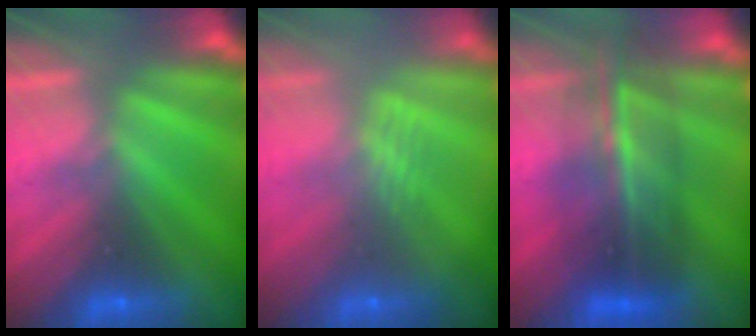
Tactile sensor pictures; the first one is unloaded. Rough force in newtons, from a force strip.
{"total": 2.3}
{"total": 8.1}